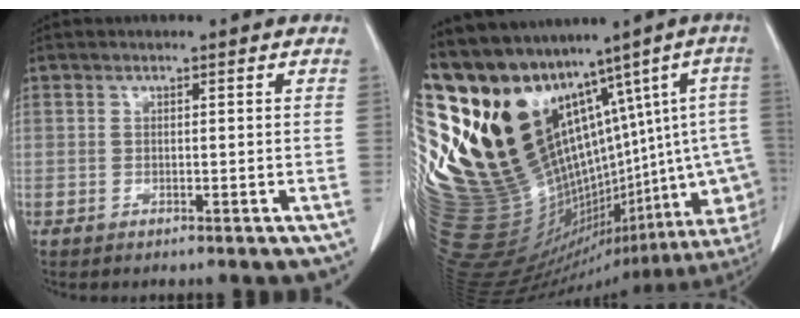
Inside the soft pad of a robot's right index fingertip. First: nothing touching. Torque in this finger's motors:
{"motor_torque": [0.85, 0.79, 1.05, 0.21]}